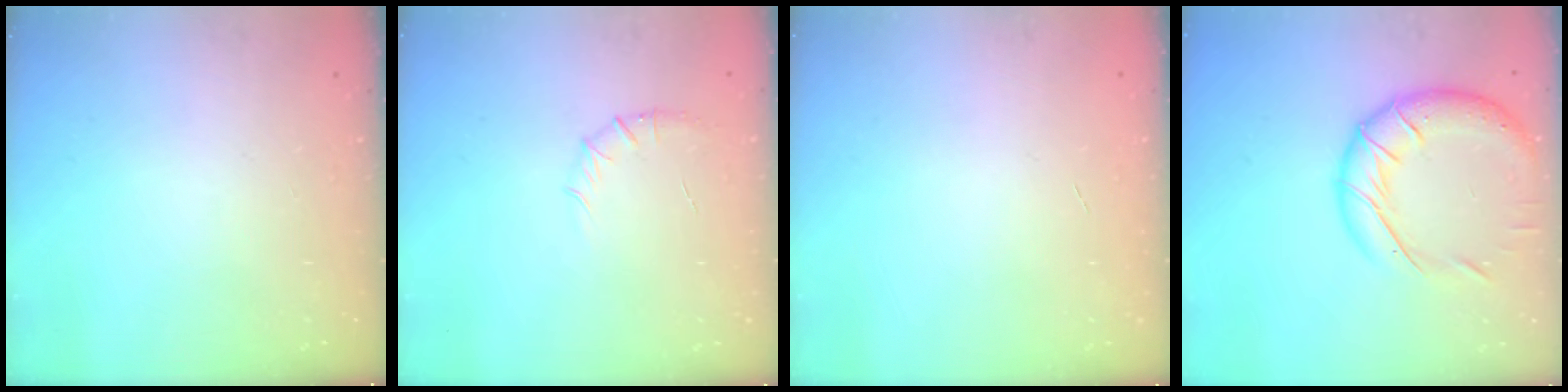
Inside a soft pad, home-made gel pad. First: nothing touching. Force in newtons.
{"total": 5.9, "press": 5.6, "slide": 1.8}
{"total": 0.0}
{"total": 17.7, "press": 17.6, "slide": 2.0}